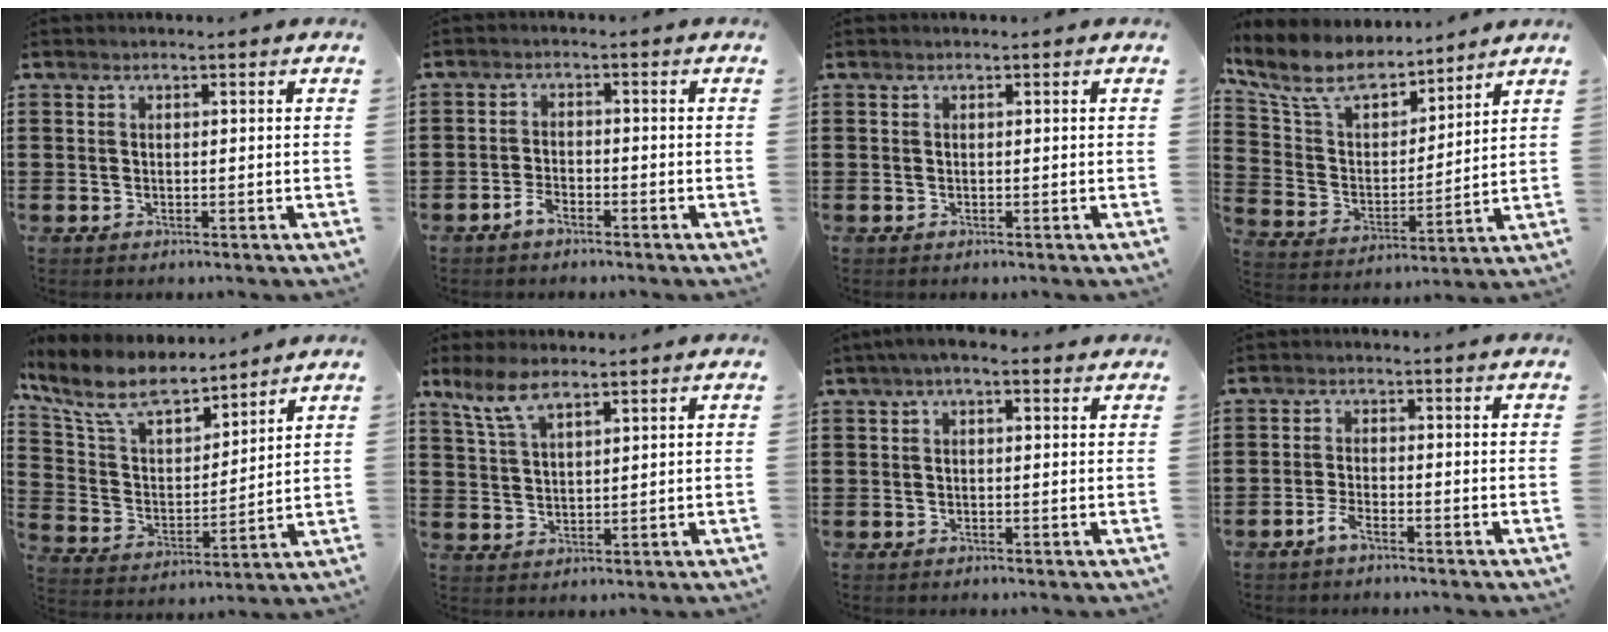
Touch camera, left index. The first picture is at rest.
{"total": 2.4, "force": [-1.9, 0.9, 1.1], "torque": [-0.031, 0.002, -0.040]}
{"total": 0.0}
{"total": 9.4, "force": [7.7, 3.5, 4.0], "torque": [-0.116, -0.036, 0.138]}
{"total": 9.6, "force": [8.0, 3.1, 4.4], "torque": [-0.123, -0.035, 0.142]}
{"total": 5.8, "force": [4.1, 1.8, 3.7], "torque": [-0.083, 0.001, 0.074]}
{"total": 2.2, "force": [0.4, 0.9, 2.0], "torque": [-0.037, 0.007, 0.006]}
{"total": 2.4, "force": [-1.8, 0.4, 1.5], "torque": [-0.043, 0.001, -0.040]}